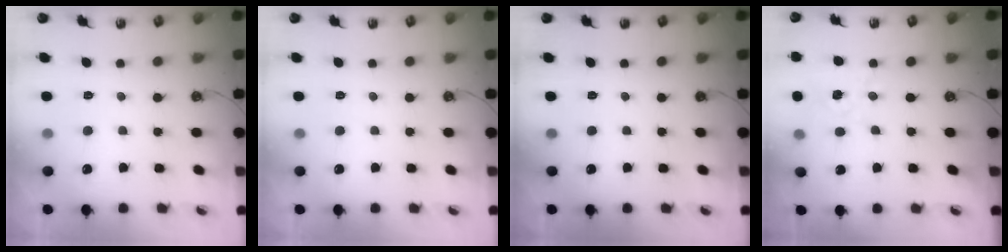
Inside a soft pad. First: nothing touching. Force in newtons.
{"total": 0.0}
{"total": 0.0}
{"total": 2.9, "press": 2.9, "slide": 0.3}